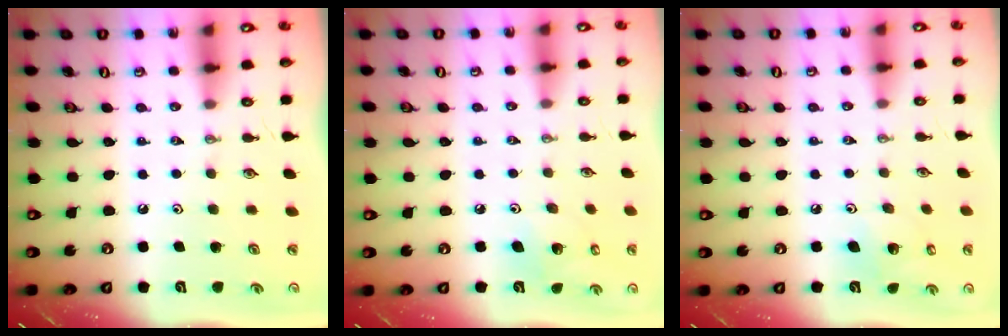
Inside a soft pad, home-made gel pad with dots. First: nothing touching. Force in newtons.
{"total": 7.5, "press": 7.3, "slide": 1.9}
{"total": 7.5, "press": 7.3, "slide": 1.9}